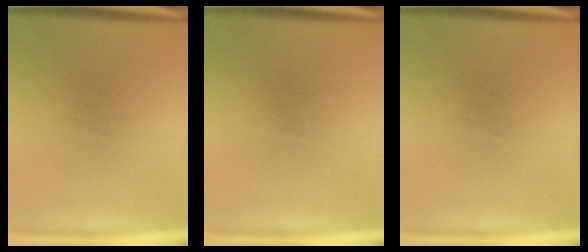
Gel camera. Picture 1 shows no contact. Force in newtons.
{"total": 0.0}
{"total": 0.0}